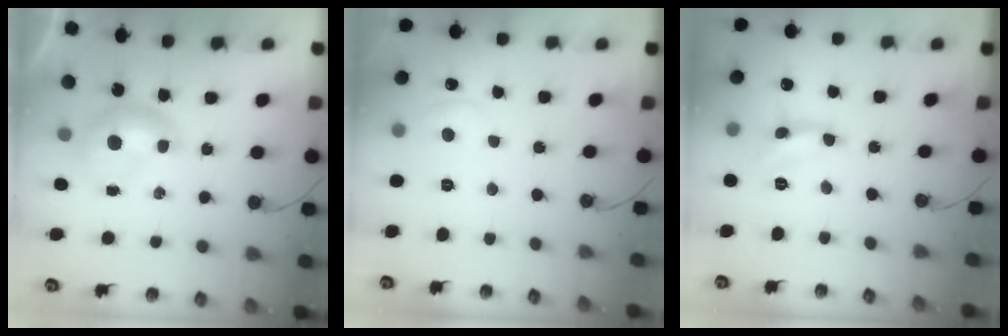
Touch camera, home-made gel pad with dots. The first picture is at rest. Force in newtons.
{"total": 1.7, "press": 1.5, "slide": 0.7}
{"total": 2.0, "press": 2.0, "slide": 0.0}